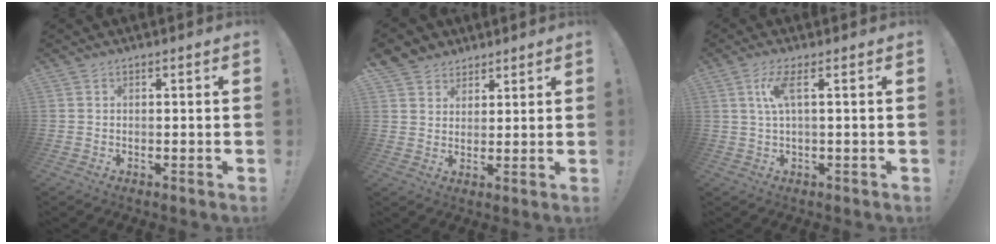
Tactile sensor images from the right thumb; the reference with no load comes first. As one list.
[{"total": 5.2, "force": [3.5, 3.8, 0.0], "torque": [-0.005, -0.027, 0.070]}, {"total": 5.7, "force": [1.6, 0.7, 5.4], "torque": [-0.098, -0.002, 0.024]}]